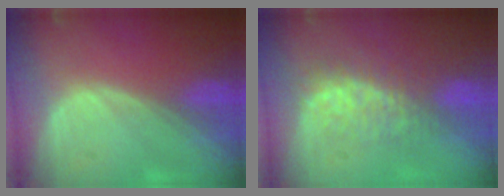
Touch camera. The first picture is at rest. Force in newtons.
{"total": 7.6, "press": 7.3, "slide": 1.9}